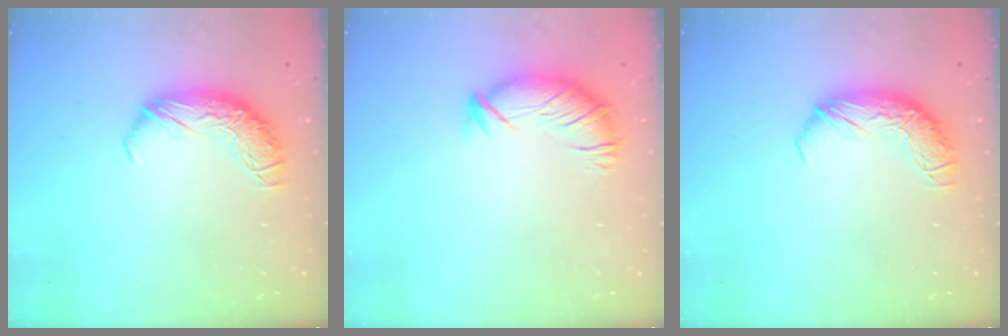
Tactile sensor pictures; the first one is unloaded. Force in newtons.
{"total": 2.8, "press": 2.0, "slide": 2.0}
{"total": 0.0}